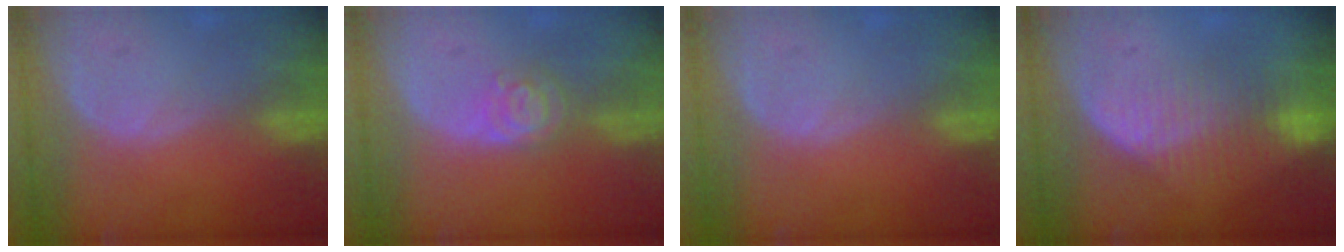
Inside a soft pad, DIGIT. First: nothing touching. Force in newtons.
{"total": 4.6, "press": 4.0, "slide": 2.3}
{"total": 0.0}
{"total": 8.4, "press": 7.2, "slide": 4.4}